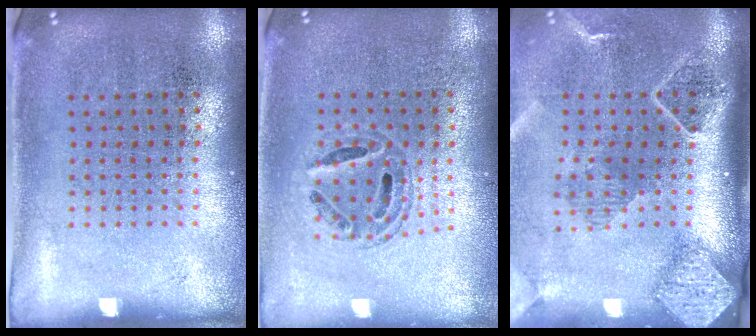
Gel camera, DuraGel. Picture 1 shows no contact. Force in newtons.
{"total": 0.6, "press": 0.6, "slide": 0.2}
{"total": 2.7, "press": 2.0, "slide": 1.8}